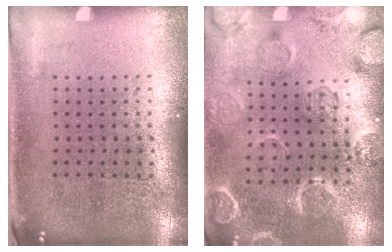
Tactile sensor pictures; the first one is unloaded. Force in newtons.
{"total": 2.4, "press": 2.3, "slide": 0.6}